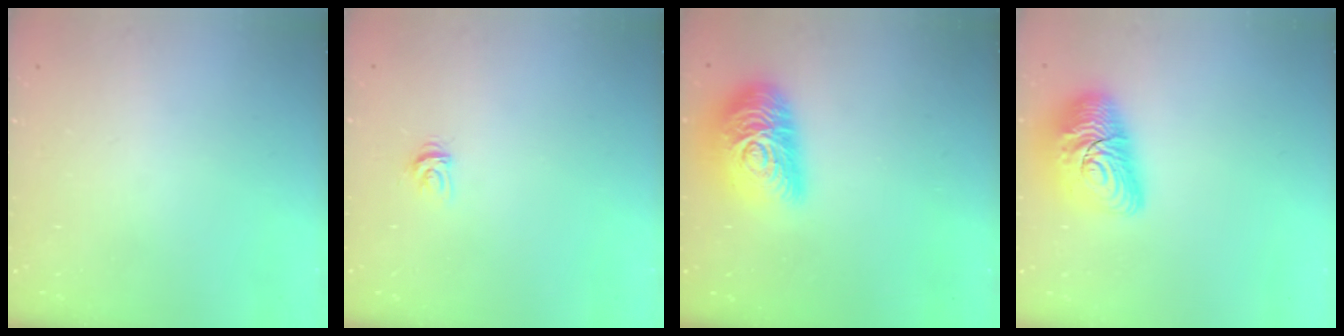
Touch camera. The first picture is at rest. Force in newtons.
{"total": 3.4, "press": 3.4, "slide": 0.4}
{"total": 18.2, "press": 18.1, "slide": 1.1}
{"total": 14.7, "press": 14.6, "slide": 1.0}